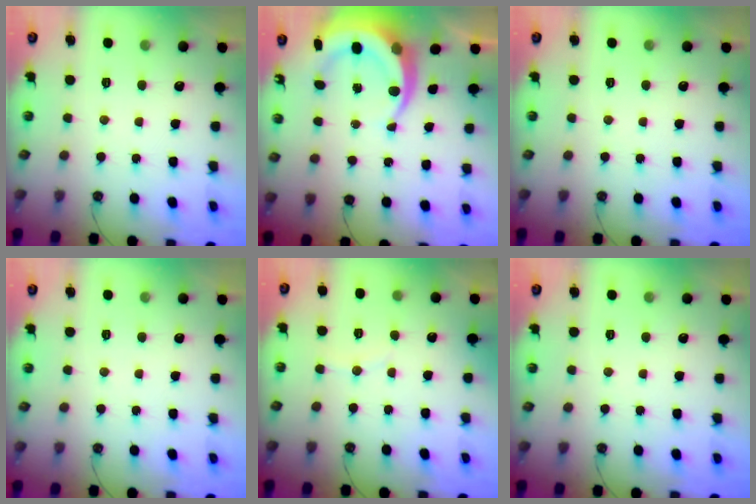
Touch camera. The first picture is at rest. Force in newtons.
{"total": 9.7, "press": 9.6, "slide": 1.4}
{"total": 0.0}
{"total": 0.0}
{"total": 5.3, "press": 5.2, "slide": 1.1}
{"total": 0.0}